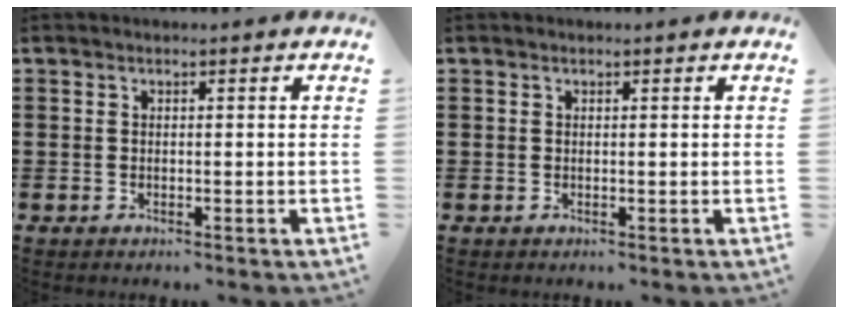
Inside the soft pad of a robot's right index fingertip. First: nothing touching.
{"total": 0.0}